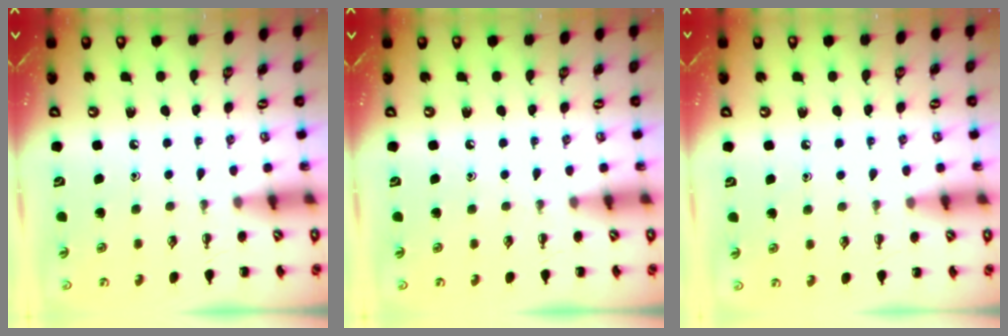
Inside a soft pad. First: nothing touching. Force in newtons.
{"total": 0.0}
{"total": 6.3, "press": 6.0, "slide": 1.9}